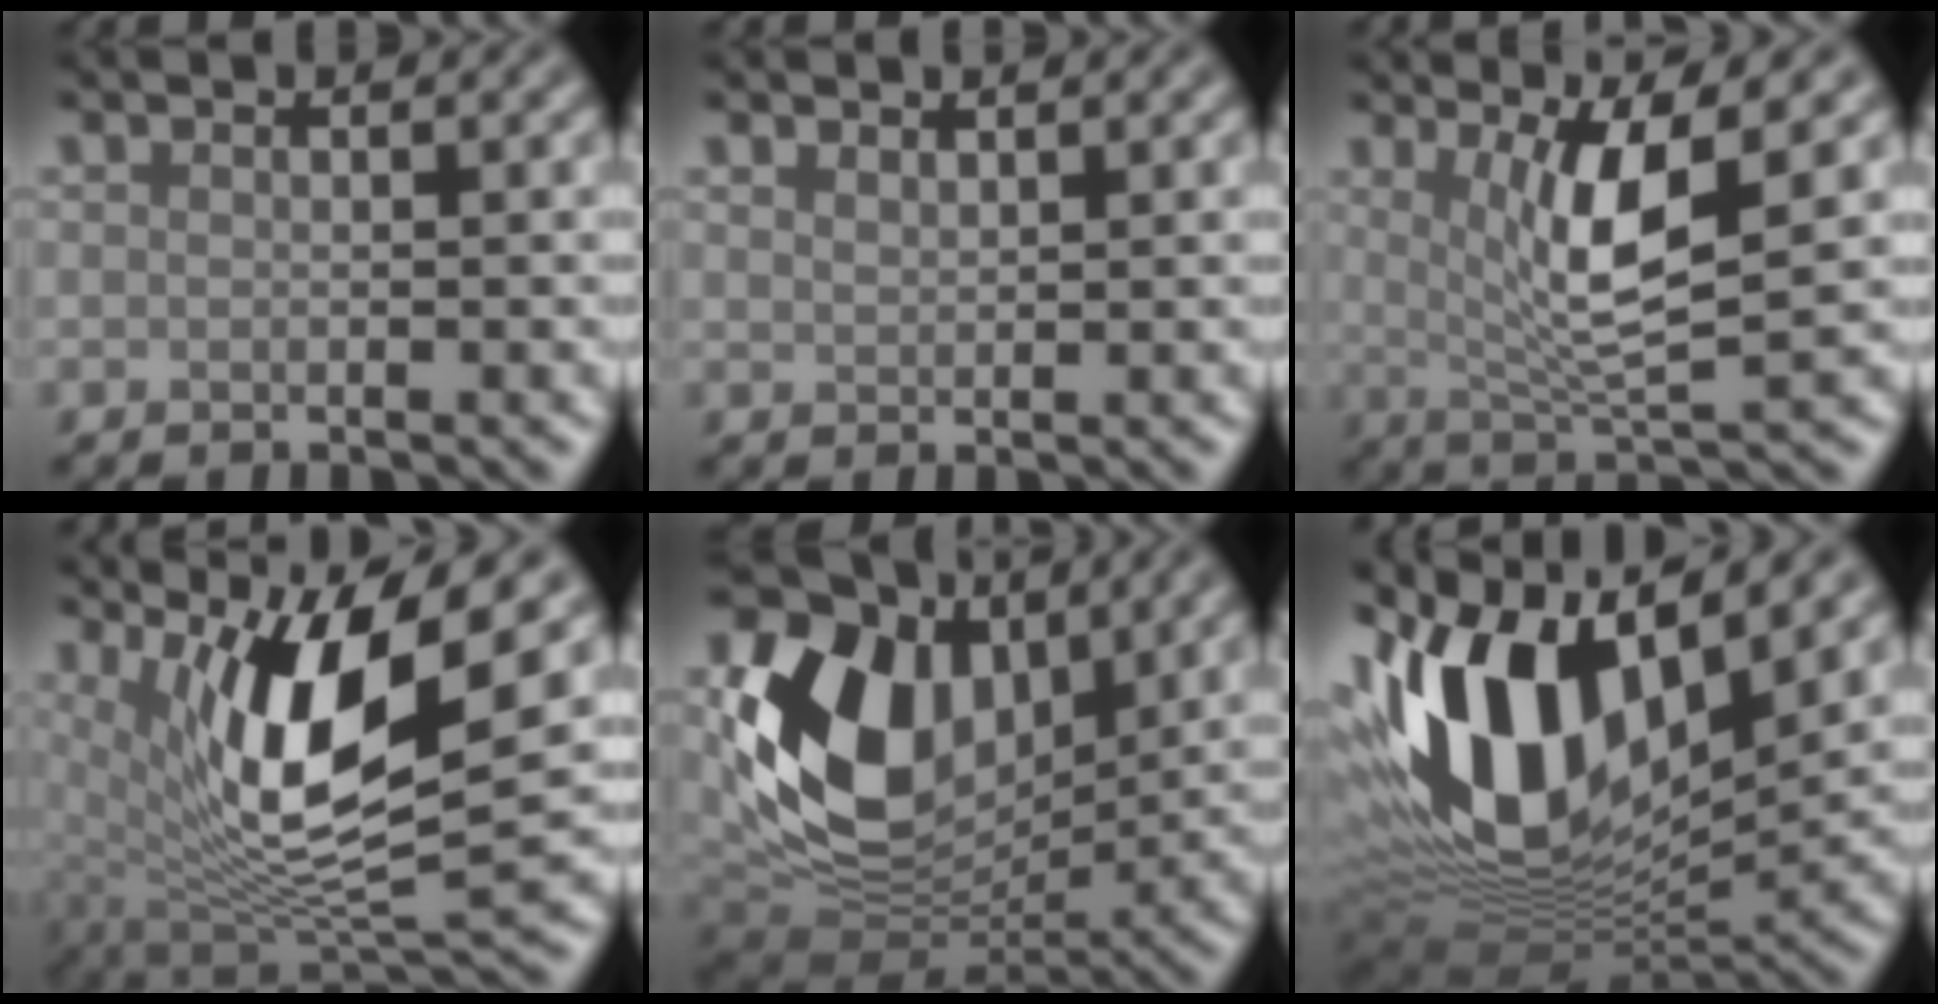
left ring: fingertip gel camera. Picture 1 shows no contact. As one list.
[{"total": 1.0, "force": [1.0, 0.2, 0.2], "torque": [-0.007, -0.001, 0.020]}, {"total": 5.8, "force": [1.6, 1.2, 5.4], "torque": [-0.100, -0.011, 0.035]}, {"total": 10.6, "force": [3.4, 3.2, 9.5], "torque": [-0.166, -0.014, 0.068]}, {"total": 11.7, "force": [3.0, 8.1, 7.9], "torque": [-0.167, -0.003, 0.057]}, {"total": 15.2, "force": [3.7, 8.0, 12.3], "torque": [-0.243, 0.004, 0.064]}]